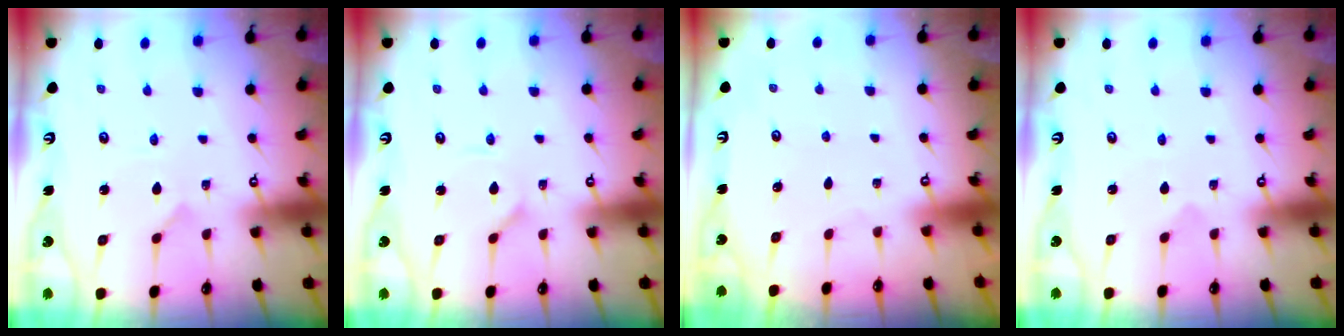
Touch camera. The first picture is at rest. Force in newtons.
{"total": 1.2, "press": 1.2, "slide": 0.2}
{"total": 0.0}
{"total": 0.0}